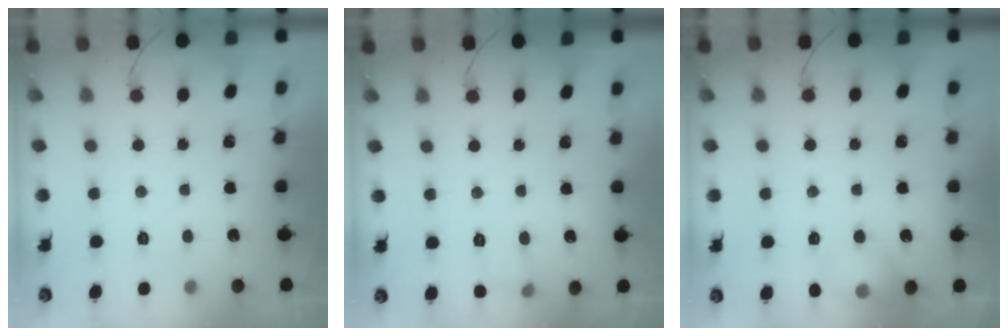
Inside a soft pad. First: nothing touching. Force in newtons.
{"total": 5.5, "press": 5.2, "slide": 1.6}
{"total": 10.6, "press": 10.5, "slide": 1.6}